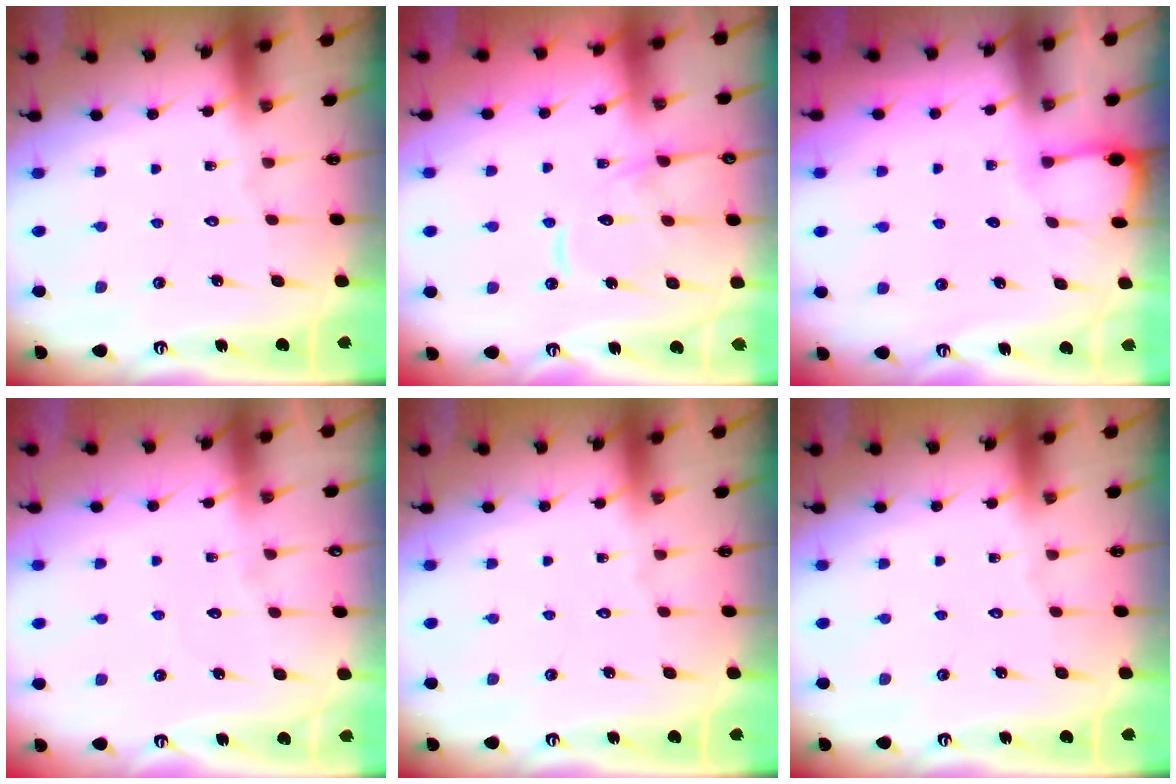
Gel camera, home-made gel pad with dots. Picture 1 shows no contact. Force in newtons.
{"total": 11.6, "press": 11.5, "slide": 1.3}
{"total": 2.7, "press": 2.7, "slide": 0.3}
{"total": 2.0, "press": 2.0, "slide": 0.2}
{"total": 0.0}
{"total": 0.0}